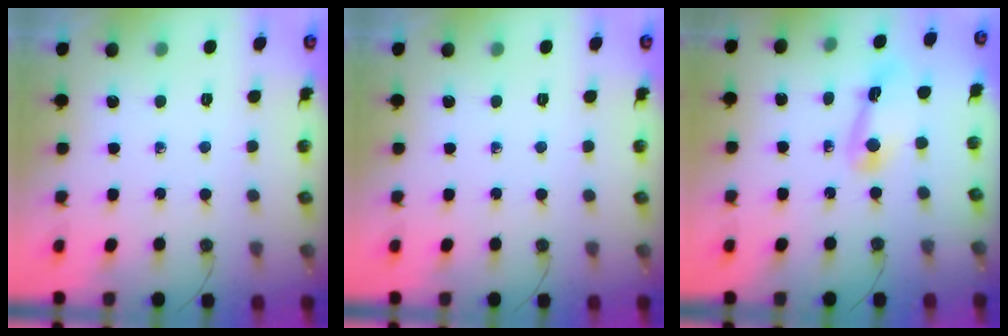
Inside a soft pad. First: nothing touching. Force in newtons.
{"total": 0.0}
{"total": 10.0, "press": 6.9, "slide": 7.3}